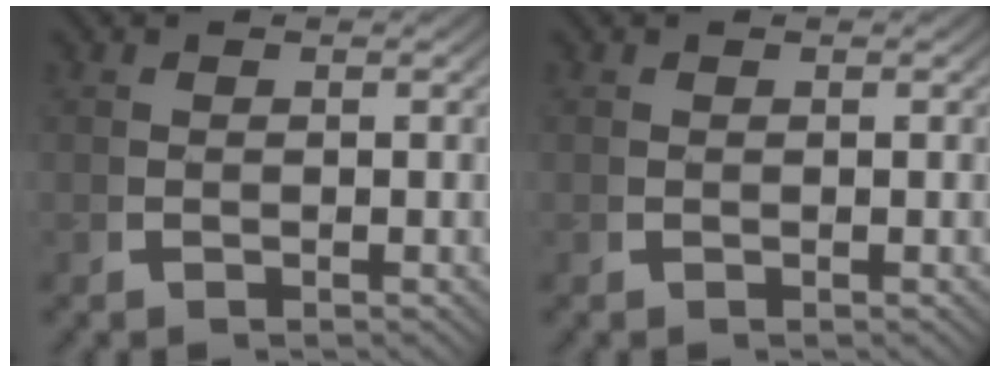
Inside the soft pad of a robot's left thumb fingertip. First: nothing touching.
{"total": 0.0}